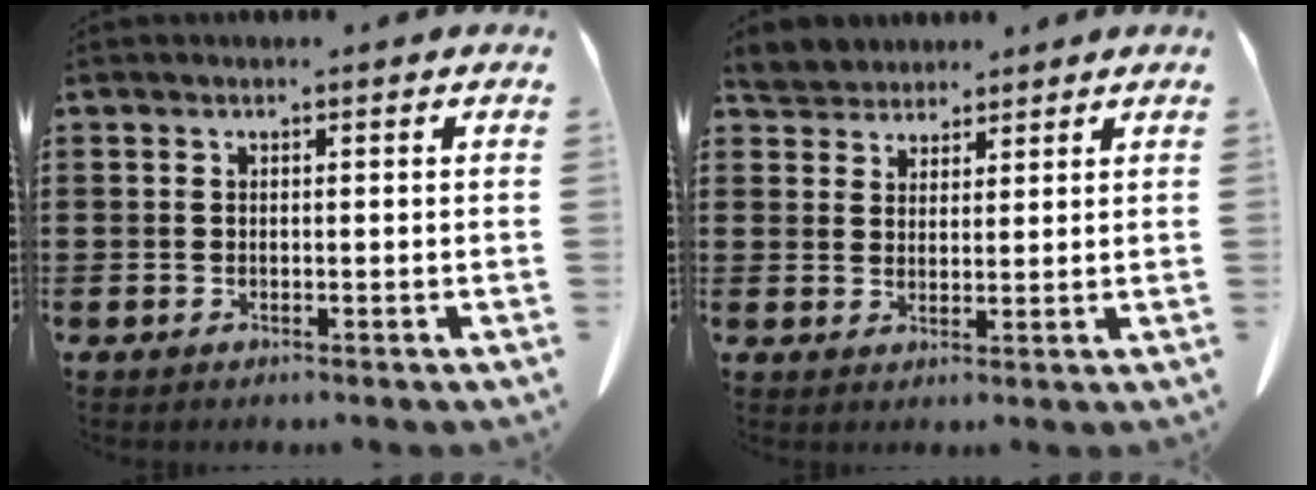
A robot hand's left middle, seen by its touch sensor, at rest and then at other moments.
{"total": 3.7, "force": [3.5, 1.2, -0.1], "torque": [-0.012, -0.009, 0.067]}